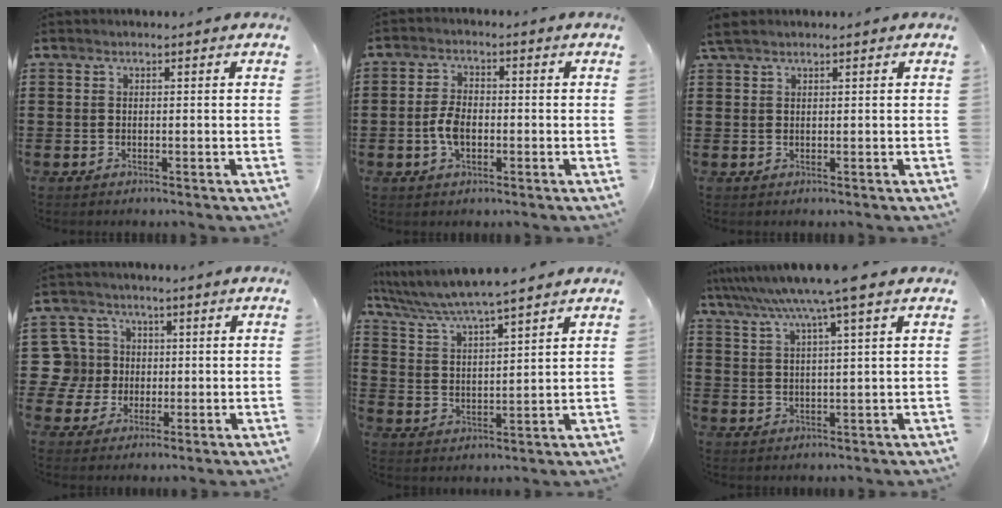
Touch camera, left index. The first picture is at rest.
{"total": 4.4, "force": [-0.8, 2.4, 3.5], "torque": [-0.086, -0.002, -0.020]}
{"total": 2.1, "force": [1.4, 0.5, 1.6], "torque": [-0.033, 0.003, 0.026]}
{"total": 8.6, "force": [0.8, 8.3, 2.3], "torque": [-0.097, 0.011, 0.016]}
{"total": 5.6, "force": [5.1, -0.3, 2.2], "torque": [-0.065, -0.032, 0.085]}
{"total": 7.3, "force": [5.4, -0.4, 4.9], "torque": [-0.111, -0.021, 0.089]}